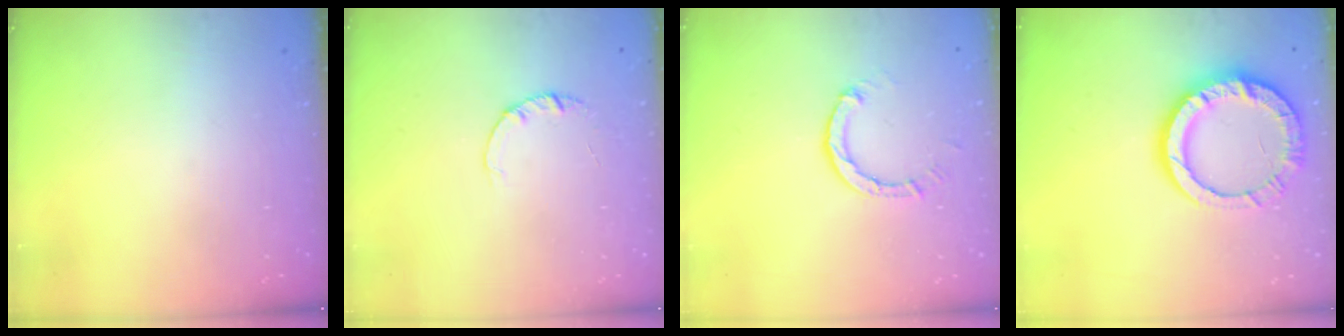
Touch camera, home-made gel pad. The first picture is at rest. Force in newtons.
{"total": 1.4, "press": 1.4, "slide": 0.2}
{"total": 3.0, "press": 3.0, "slide": 0.3}
{"total": 14.3, "press": 14.2, "slide": 1.7}